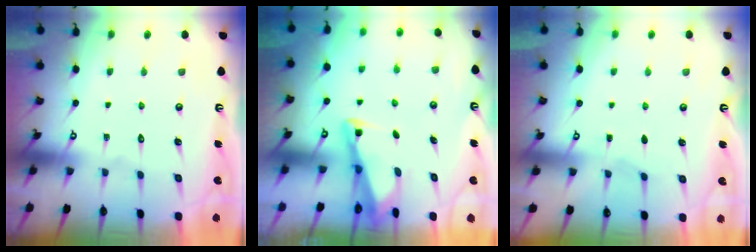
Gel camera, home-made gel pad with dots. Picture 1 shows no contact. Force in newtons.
{"total": 2.8, "press": 2.8, "slide": 0.3}
{"total": 2.9, "press": 2.9, "slide": 0.3}